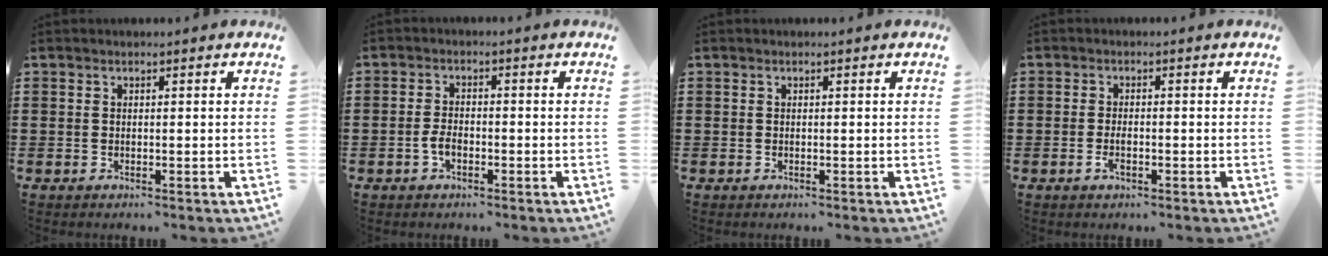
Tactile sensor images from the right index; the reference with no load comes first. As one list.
[{"total": 2.6, "force": [-1.0, 1.3, 1.9], "torque": [-0.053, -0.003, -0.024]}, {"total": 0.0}, {"total": 2.0, "force": [-0.7, 0.7, 1.7], "torque": [-0.042, -0.007, -0.014]}]